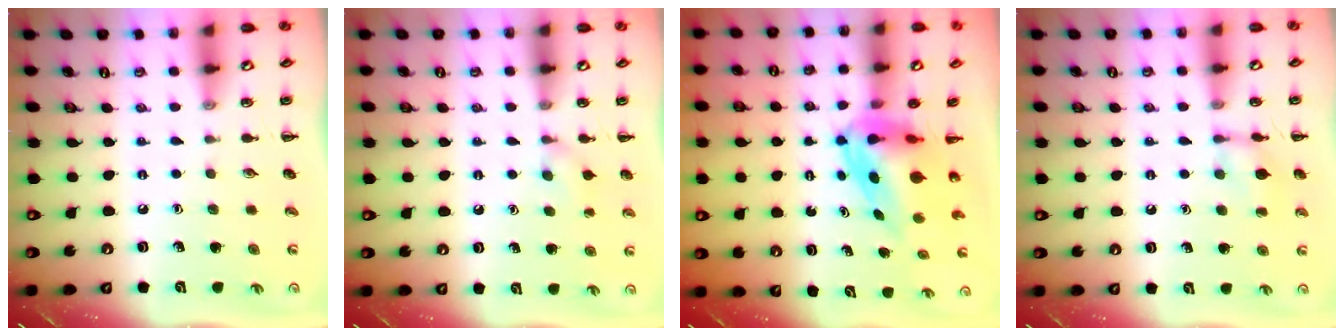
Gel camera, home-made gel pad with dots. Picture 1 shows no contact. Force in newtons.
{"total": 6.7, "press": 6.5, "slide": 1.8}
{"total": 6.6, "press": 6.3, "slide": 2.0}
{"total": 9.2, "press": 9.2, "slide": 1.0}